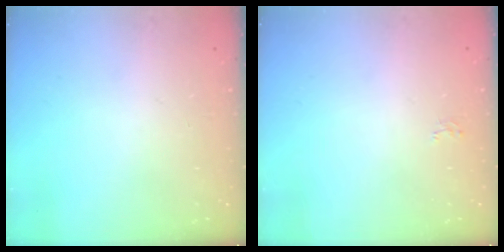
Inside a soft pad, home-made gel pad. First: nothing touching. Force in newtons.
{"total": 2.6, "press": 2.6, "slide": 0.2}